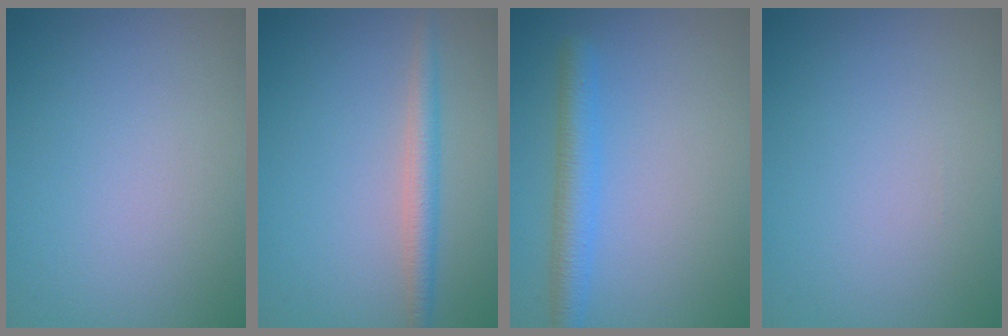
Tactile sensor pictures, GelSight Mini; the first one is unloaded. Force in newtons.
{"total": 2.4, "press": 2.4, "slide": 0.1}
{"total": 3.2, "press": 3.2, "slide": 0.1}
{"total": 0.0}